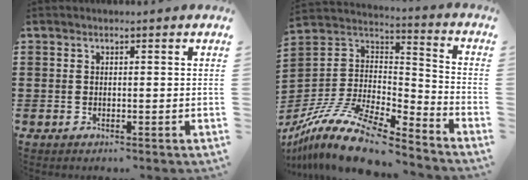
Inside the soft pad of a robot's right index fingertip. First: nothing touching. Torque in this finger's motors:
{"motor_torque": [1.11, -1.02, 1.02, 0.21]}